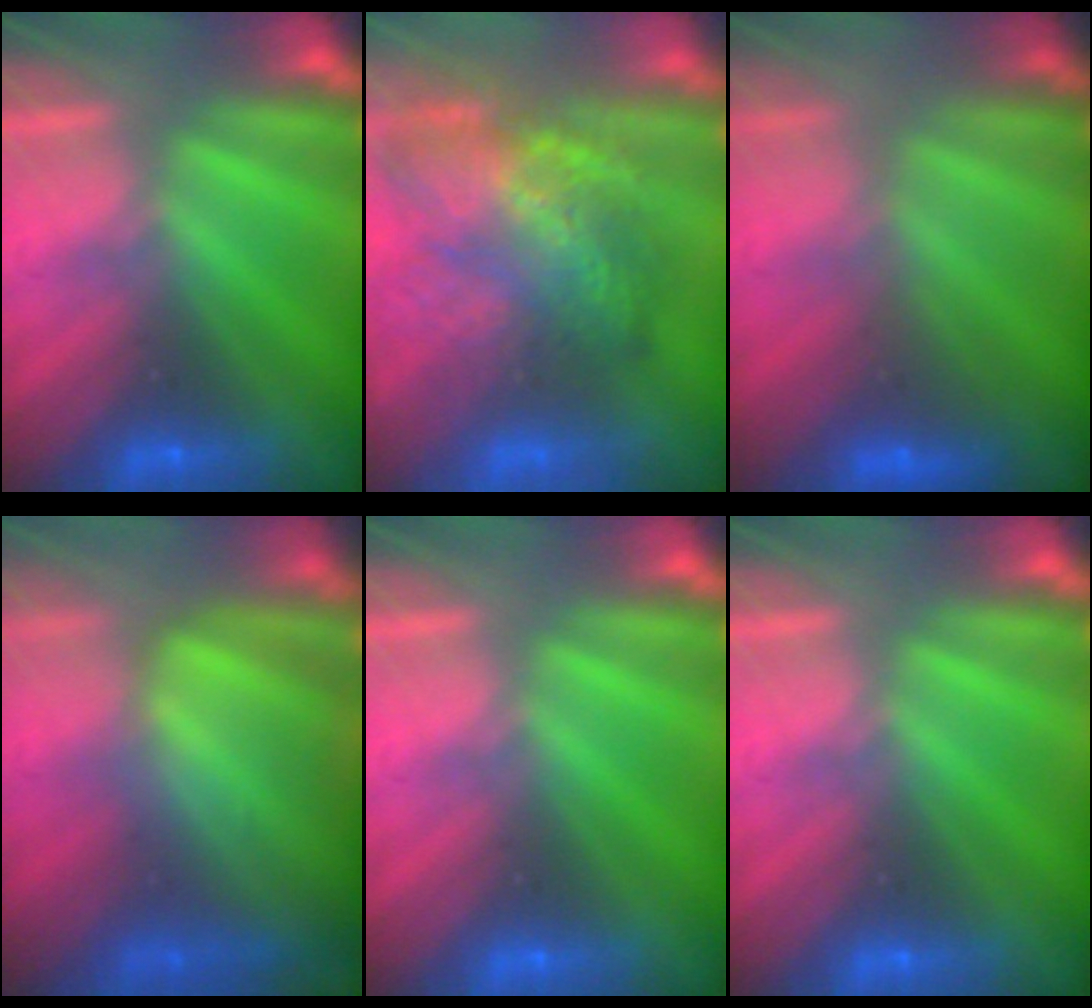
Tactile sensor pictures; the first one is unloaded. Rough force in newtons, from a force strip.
{"total": 7.7}
{"total": 2.8}
{"total": 9.0}
{"total": 0.0}
{"total": 0.0}